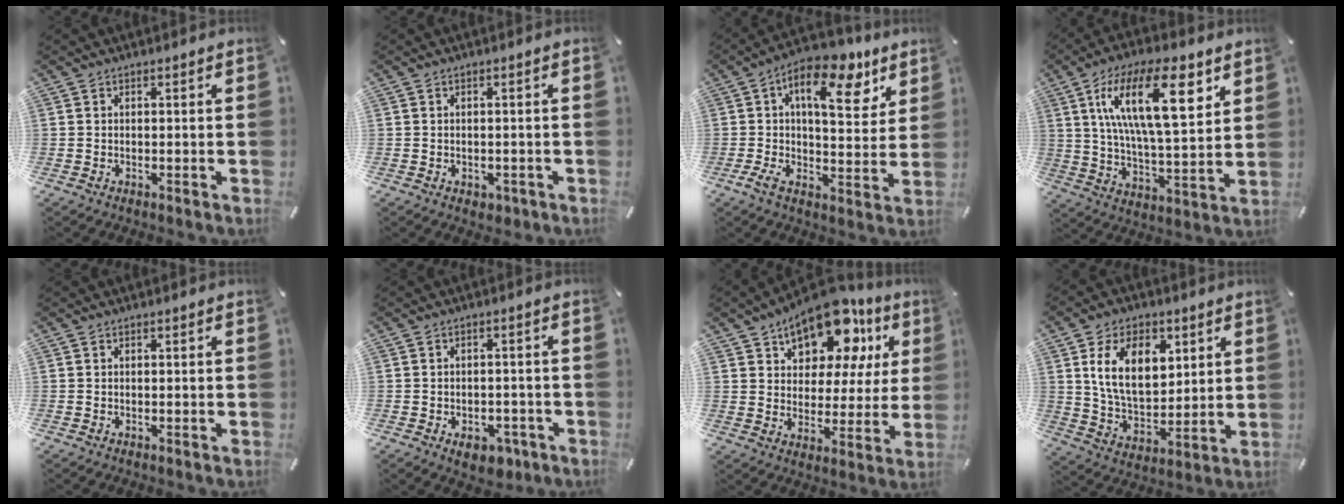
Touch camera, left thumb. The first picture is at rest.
{"total": 1.7, "force": [-0.7, 1.3, 0.7], "torque": [-0.012, 0.003, -0.013]}
{"total": 16.8, "force": [7.9, 8.1, 12.4], "torque": [-0.180, -0.046, 0.130]}
{"total": 21.0, "force": [9.2, 8.3, 17.0], "torque": [-0.308, -0.020, 0.141]}
{"total": 0.0}
{"total": 5.6, "force": [-2.6, 3.6, 3.4], "torque": [-0.054, 0.015, -0.042]}
{"total": 16.2, "force": [11.6, 8.4, 7.6], "torque": [-0.122, -0.082, 0.202]}
{"total": 14.9, "force": [5.8, 9.5, 9.9], "torque": [-0.169, -0.004, 0.104]}